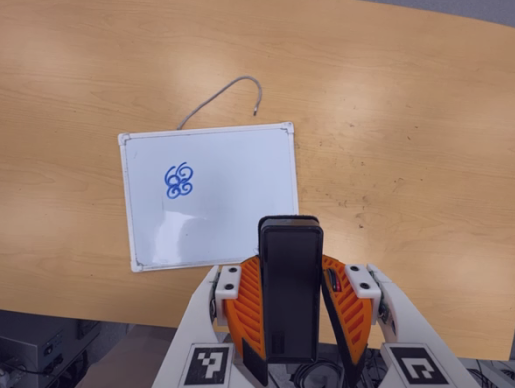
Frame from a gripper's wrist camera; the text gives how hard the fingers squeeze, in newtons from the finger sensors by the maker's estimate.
{"total": 6.1, "left": 4.8, "right": 7.4}